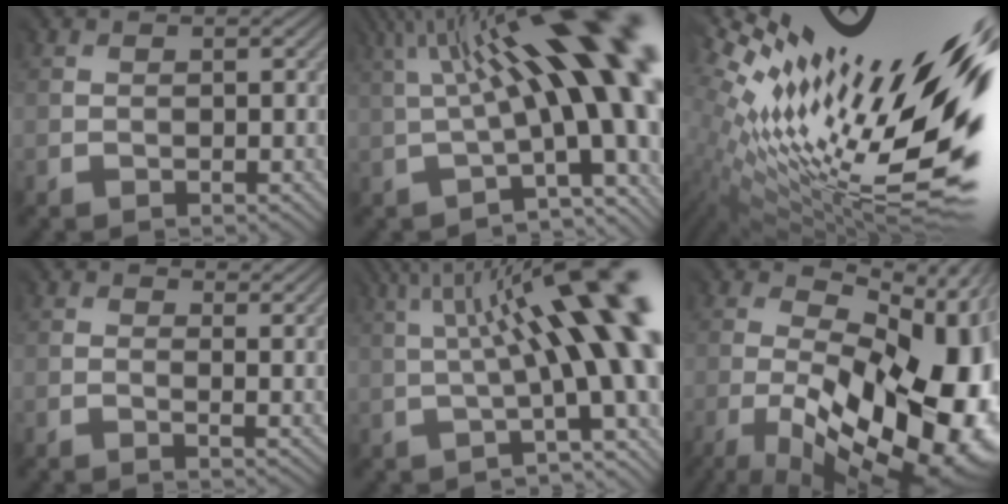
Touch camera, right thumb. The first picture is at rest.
{"total": 18.5, "force": [3.8, 5.4, 17.3], "torque": [-0.232, 0.021, 0.071]}
{"total": 19.6, "force": [4.5, 7.0, 17.7], "torque": [-0.278, -0.034, 0.086]}
{"total": 2.0, "force": [1.5, 0.0, 1.4], "torque": [-0.036, -0.003, 0.020]}
{"total": 15.9, "force": [3.5, 3.6, 15.1], "torque": [-0.196, 0.025, 0.068]}
{"total": 20.5, "force": [-5.7, 9.5, 17.2], "torque": [-0.252, -0.024, -0.071]}